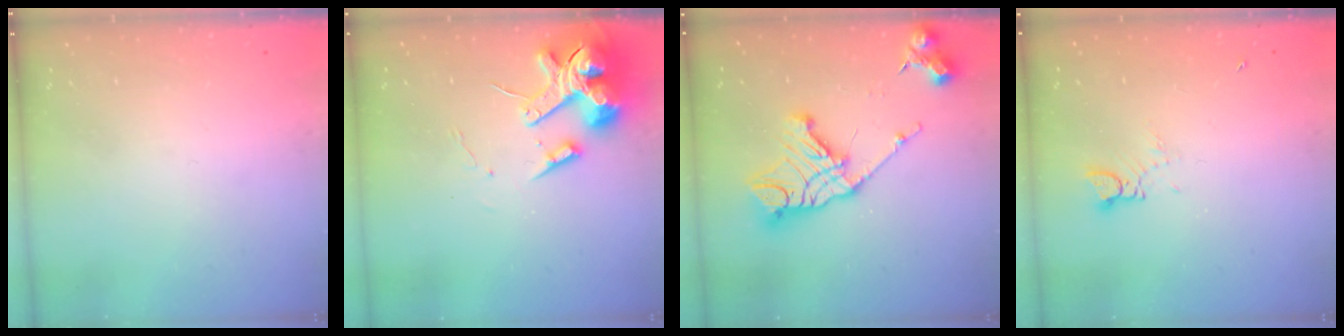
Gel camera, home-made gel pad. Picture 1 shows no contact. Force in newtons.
{"total": 15.0, "press": 14.8, "slide": 2.3}
{"total": 16.4, "press": 16.3, "slide": 1.5}
{"total": 1.9, "press": 1.9, "slide": 0.1}